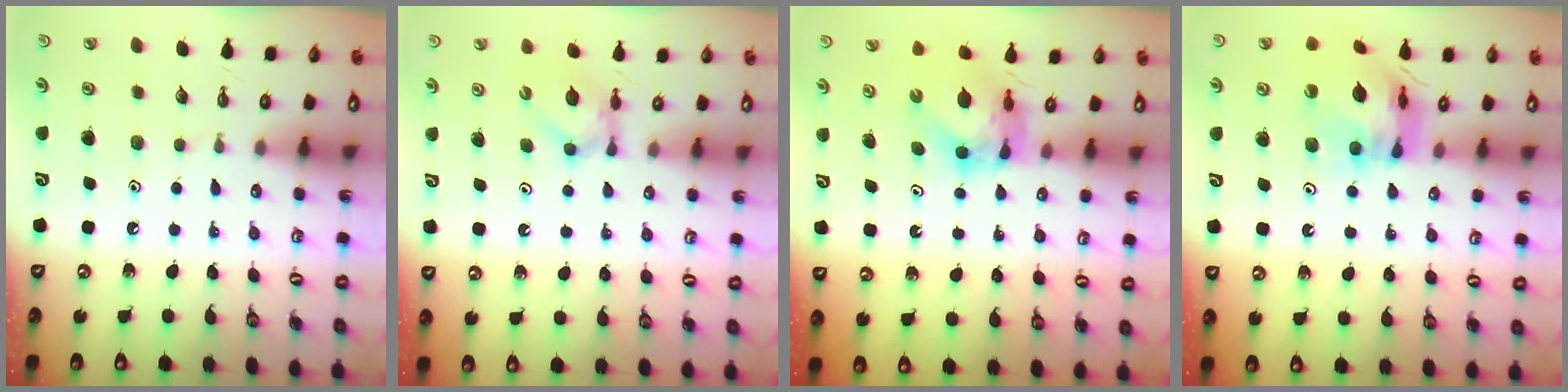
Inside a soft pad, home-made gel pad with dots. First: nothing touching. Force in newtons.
{"total": 3.9, "press": 3.8, "slide": 0.8}
{"total": 5.2, "press": 5.2, "slide": 0.4}
{"total": 13.6, "press": 13.5, "slide": 1.7}